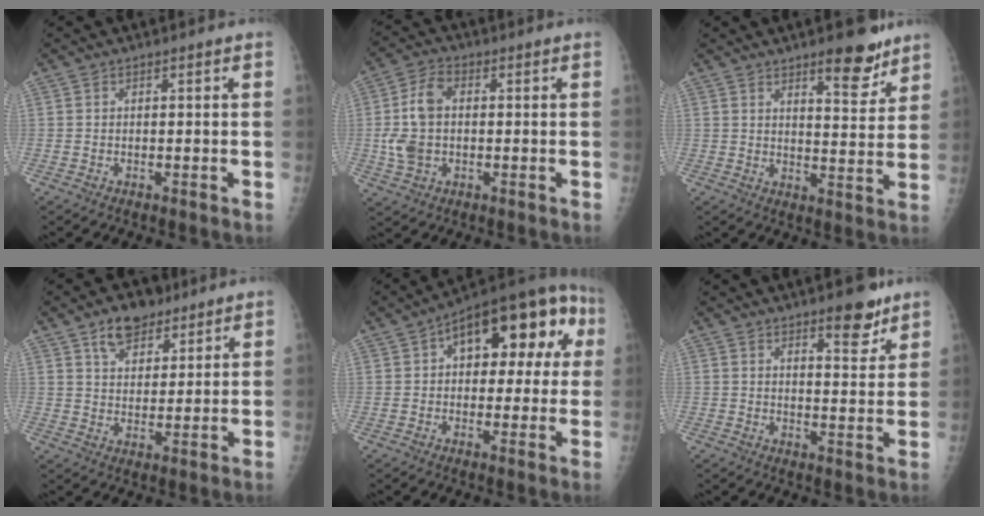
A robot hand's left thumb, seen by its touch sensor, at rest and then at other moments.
{"total": 8.4, "force": [0.0, 5.5, 6.3], "torque": [-0.129, 0.013, -0.001]}
{"total": 8.9, "force": [6.3, 2.8, 5.6], "torque": [-0.055, -0.043, 0.089]}
{"total": 8.1, "force": [5.2, 4.9, 3.7], "torque": [-0.035, -0.027, 0.090]}
{"total": 19.4, "force": [5.3, 10.2, 15.7], "torque": [-0.166, 0.038, 0.065]}
{"total": 7.0, "force": [4.9, 2.4, 4.3], "torque": [-0.040, -0.033, 0.067]}